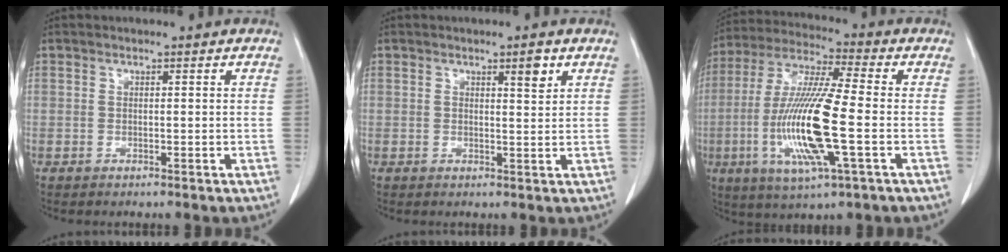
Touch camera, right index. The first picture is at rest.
{"total": 2.6, "force": [1.5, 0.4, 2.1], "torque": [-0.031, -0.006, 0.022]}
{"total": 16.7, "force": [-3.4, 1.4, 16.3], "torque": [-0.339, -0.014, -0.065]}